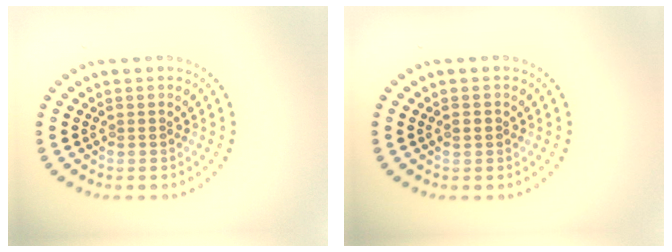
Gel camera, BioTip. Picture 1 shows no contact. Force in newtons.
{"total": 1.0, "press": 1.0, "slide": 0.1}